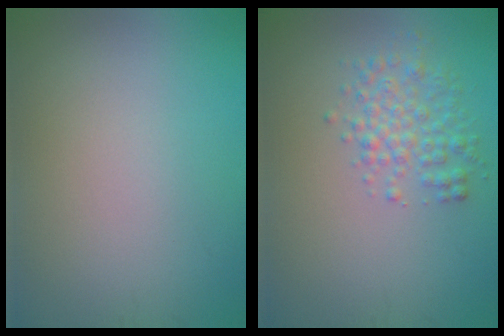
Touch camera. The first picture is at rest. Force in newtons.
{"total": 3.0, "press": 3.0, "slide": 0.1}